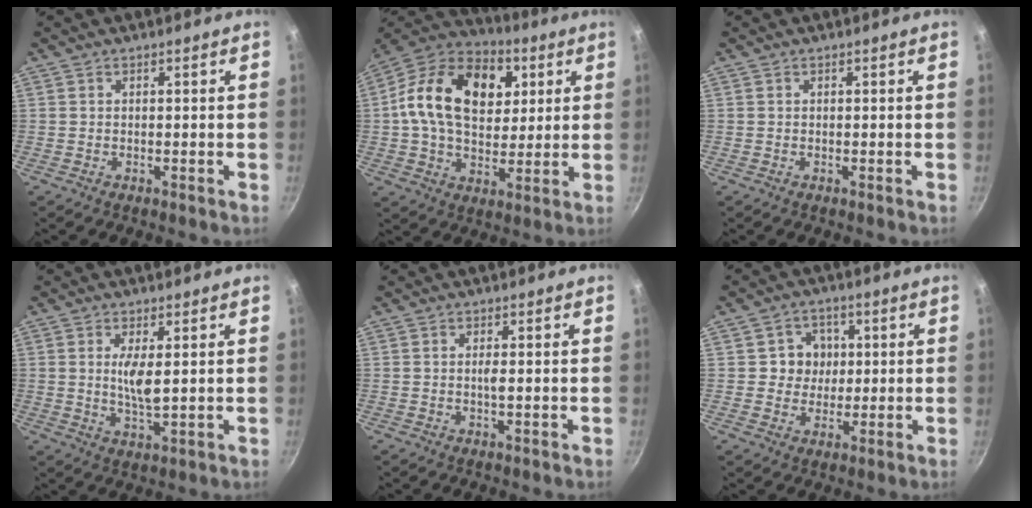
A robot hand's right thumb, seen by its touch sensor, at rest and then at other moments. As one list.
[{"total": 21.7, "force": [5.2, 14.7, 15.0], "torque": [-0.225, 0.011, 0.070]}, {"total": 0.0}, {"total": 4.8, "force": [1.1, 1.3, 4.5], "torque": [-0.086, -0.015, 0.025]}, {"total": 1.0, "force": [0.1, 0.0, 1.0], "torque": [-0.020, -0.001, 0.002]}, {"total": 5.5, "force": [0.8, 5.3, 1.3], "torque": [0.018, 0.001, 0.006]}]